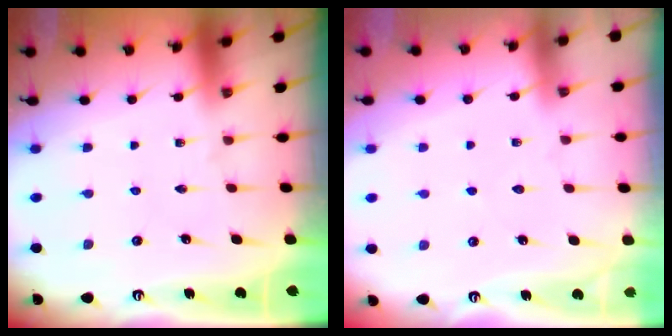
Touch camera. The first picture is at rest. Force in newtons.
{"total": 2.3, "press": 2.3, "slide": 0.3}